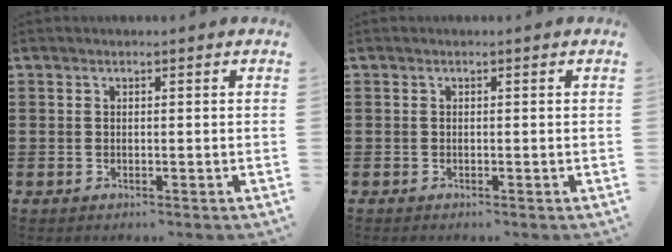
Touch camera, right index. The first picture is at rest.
{"total": 0.0}